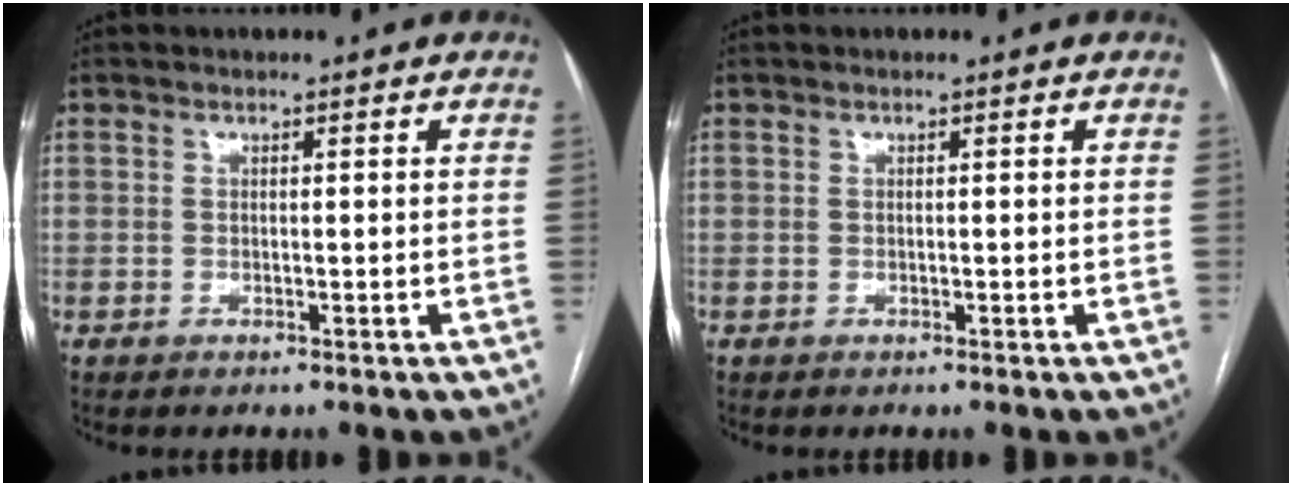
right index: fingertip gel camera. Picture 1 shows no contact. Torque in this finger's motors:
{"motor_torque": [0.00, 0.00, 0.00, 0.00]}